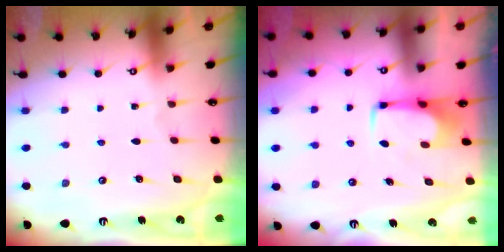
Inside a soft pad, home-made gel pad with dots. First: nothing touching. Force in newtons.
{"total": 1.1, "press": 1.0, "slide": 0.5}